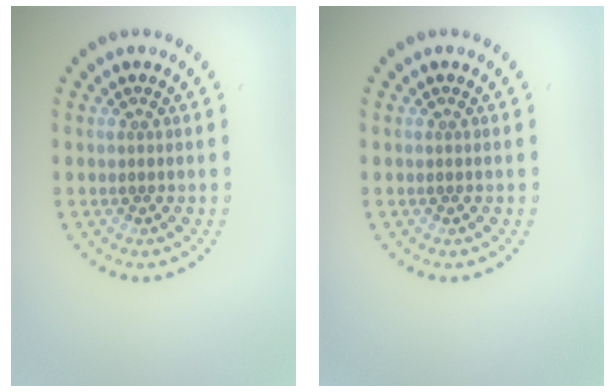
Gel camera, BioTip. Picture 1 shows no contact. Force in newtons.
{"total": 0.0}